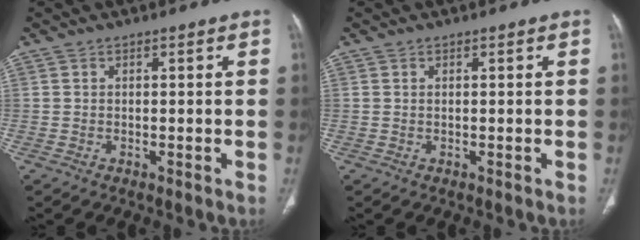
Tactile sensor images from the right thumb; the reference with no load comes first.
{"total": 0.0}